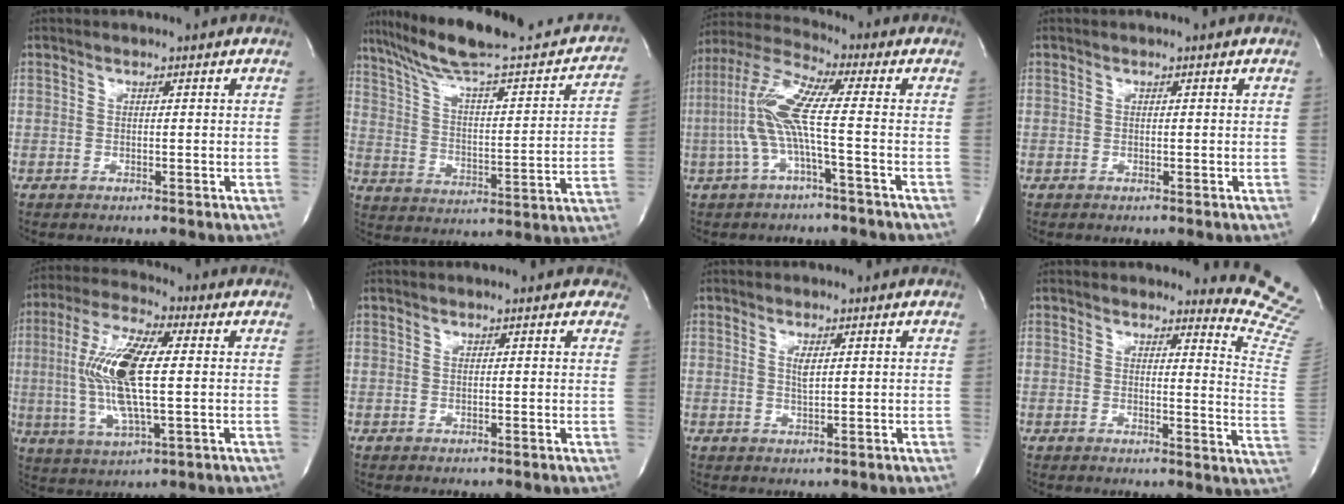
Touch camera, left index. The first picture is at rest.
{"total": 27.1, "force": [22.0, 4.2, 15.4], "torque": [-0.234, 0.006, 0.305]}
{"total": 9.4, "force": [-1.8, 0.3, 9.2], "torque": [-0.204, 0.021, -0.041]}
{"total": 0.0}
{"total": 13.8, "force": [0.0, 2.6, 13.5], "torque": [-0.287, -0.001, 0.000]}
{"total": 2.3, "force": [1.7, 0.8, 1.3], "torque": [-0.013, 0.007, 0.007]}
{"total": 1.6, "force": [0.2, 0.3, 1.5], "torque": [-0.032, -0.001, 0.006]}
{"total": 9.9, "force": [9.8, -1.0, 0.0], "torque": [0.012, -0.152, 0.077]}